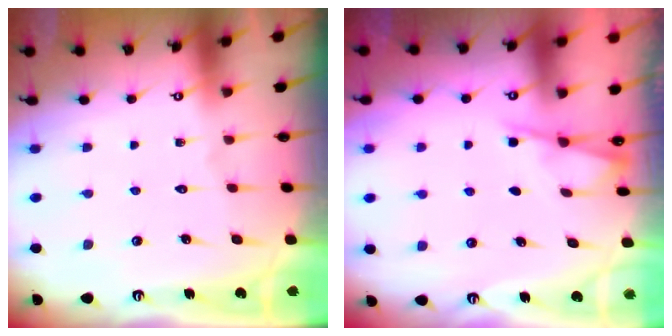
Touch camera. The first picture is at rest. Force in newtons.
{"total": 2.4, "press": 2.4, "slide": 0.5}